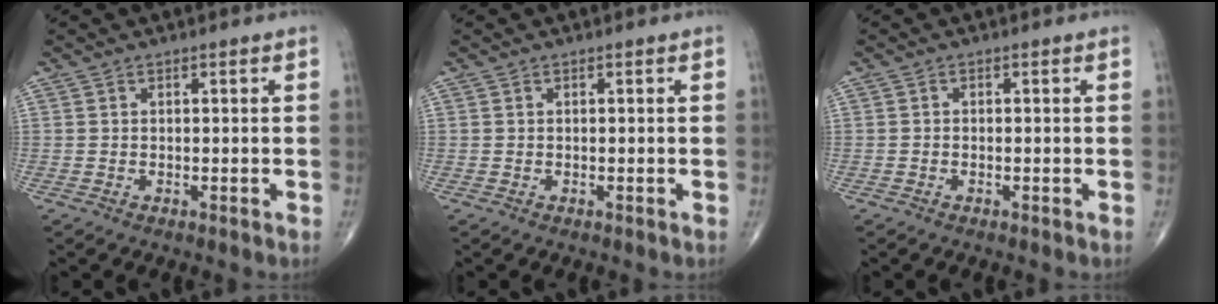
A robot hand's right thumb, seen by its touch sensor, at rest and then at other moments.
{"total": 0.0}
{"total": 0.0}